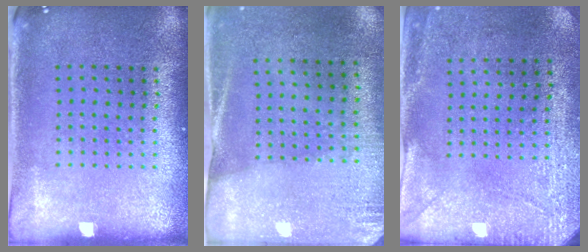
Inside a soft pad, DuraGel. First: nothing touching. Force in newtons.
{"total": 2.7, "press": 2.4, "slide": 1.3}
{"total": 2.9, "press": 2.3, "slide": 1.8}